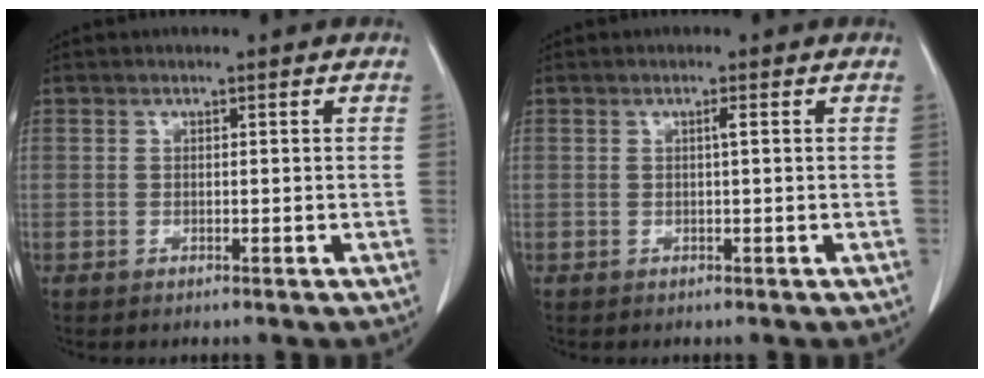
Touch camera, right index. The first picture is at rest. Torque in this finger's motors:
{"motor_torque": [0.13, -0.06, 0.00, 0.01]}